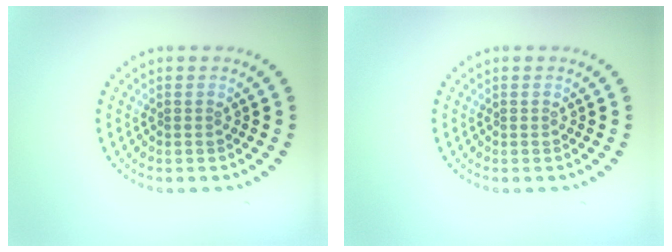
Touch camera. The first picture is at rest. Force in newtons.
{"total": 0.0}